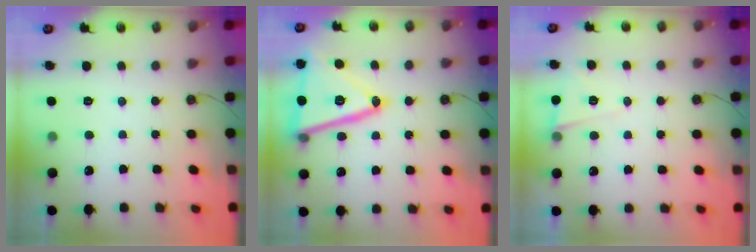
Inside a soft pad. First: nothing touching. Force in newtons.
{"total": 22.3, "press": 22.1, "slide": 3.4}
{"total": 5.4, "press": 5.3, "slide": 1.4}